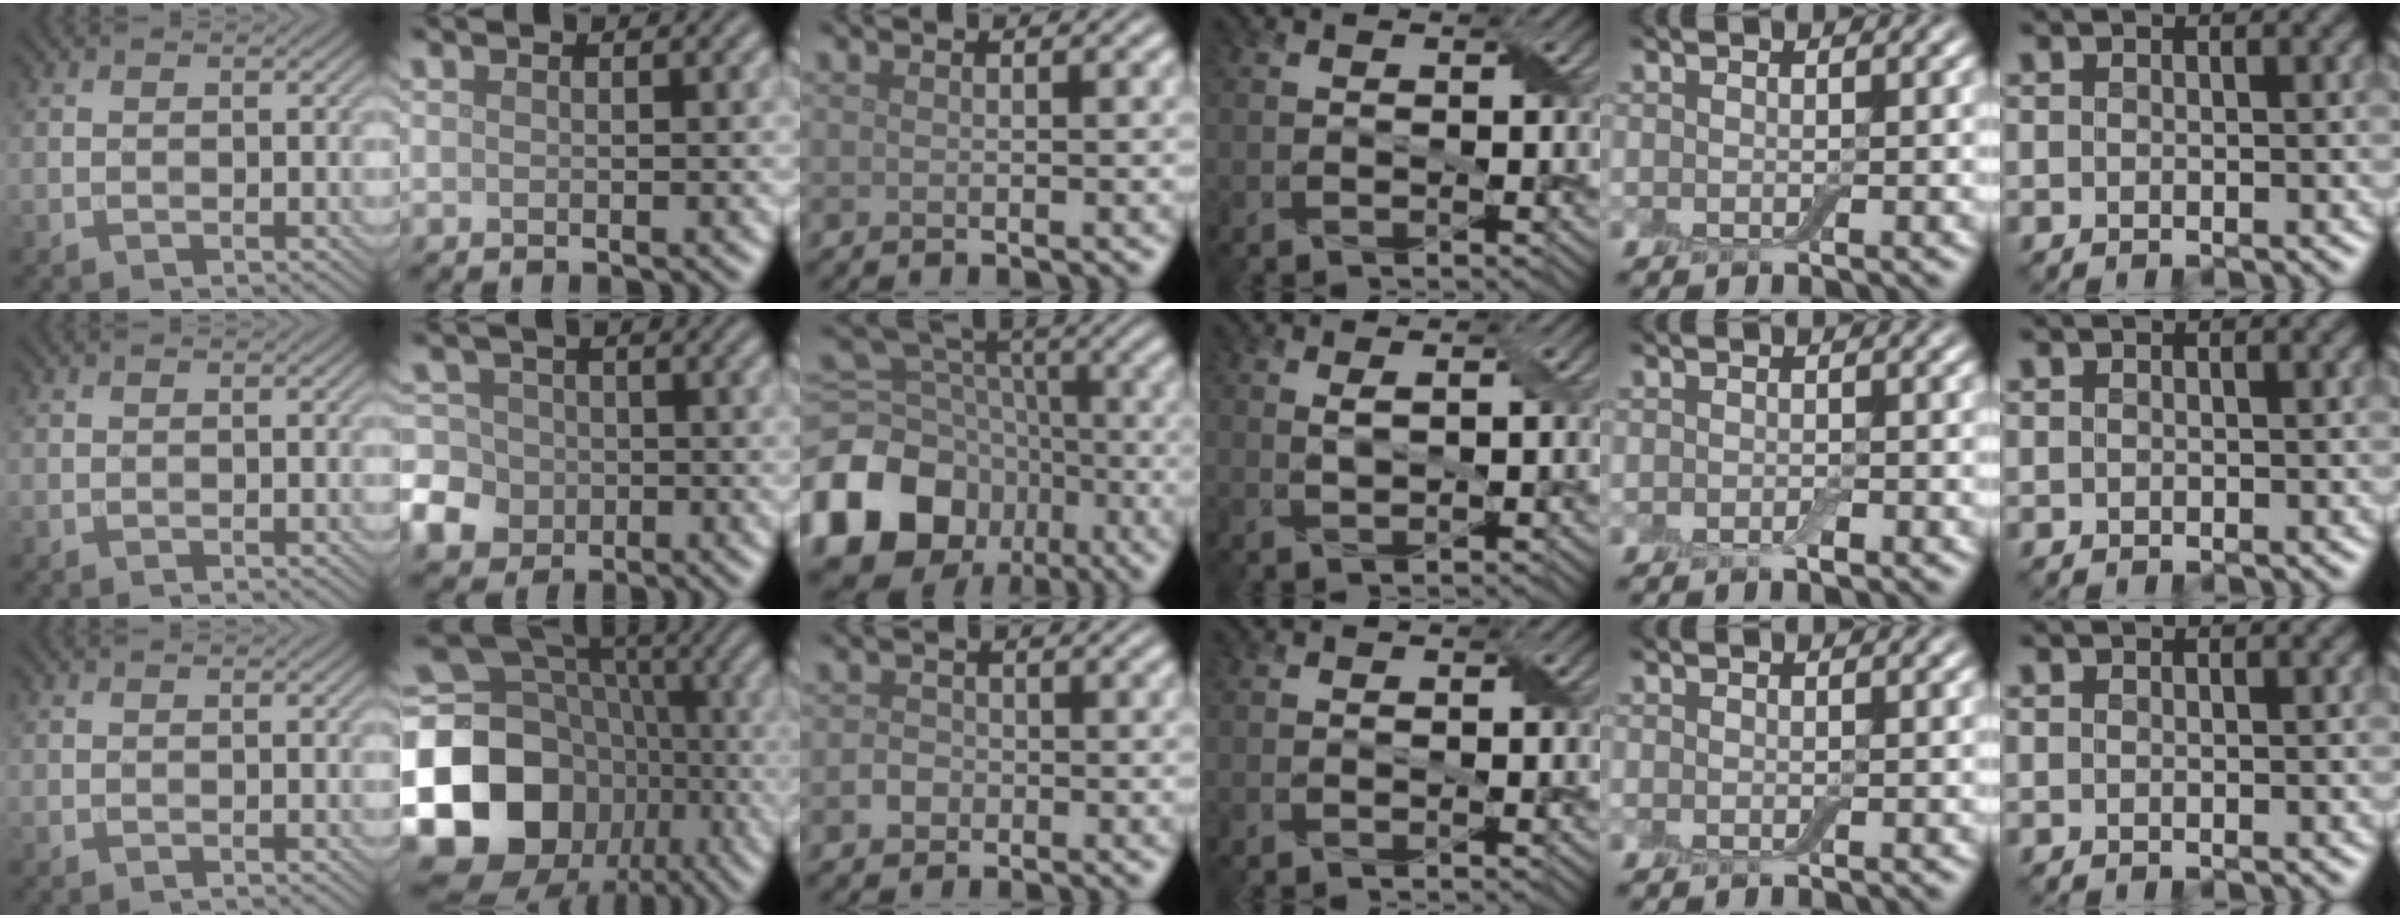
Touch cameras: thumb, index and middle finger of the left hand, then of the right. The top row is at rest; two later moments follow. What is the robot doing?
{"motion": "fold", "object": "aluminum foil"}